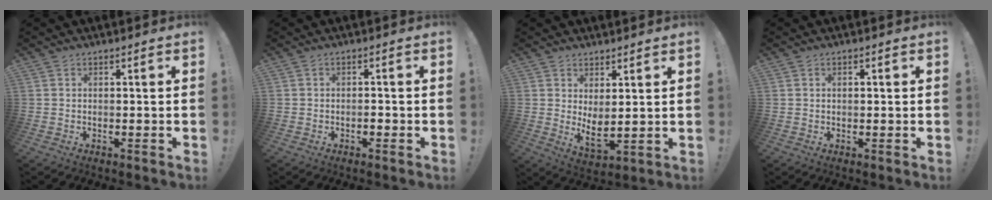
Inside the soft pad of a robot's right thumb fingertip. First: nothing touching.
{"total": 1.9, "force": [-1.2, 1.2, 0.8], "torque": [-0.017, 0.007, -0.021]}
{"total": 5.9, "force": [2.7, 2.7, 4.6], "torque": [-0.062, -0.029, 0.057]}
{"total": 0.7, "force": [0.1, 0.5, 0.5], "torque": [-0.005, 0.000, -0.001]}